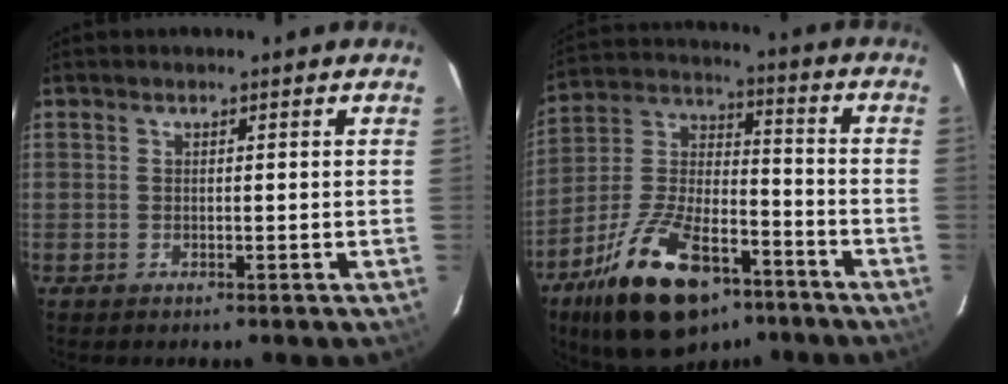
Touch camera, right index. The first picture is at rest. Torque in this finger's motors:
{"motor_torque": [1.04, -0.94, 0.93, 0.21]}